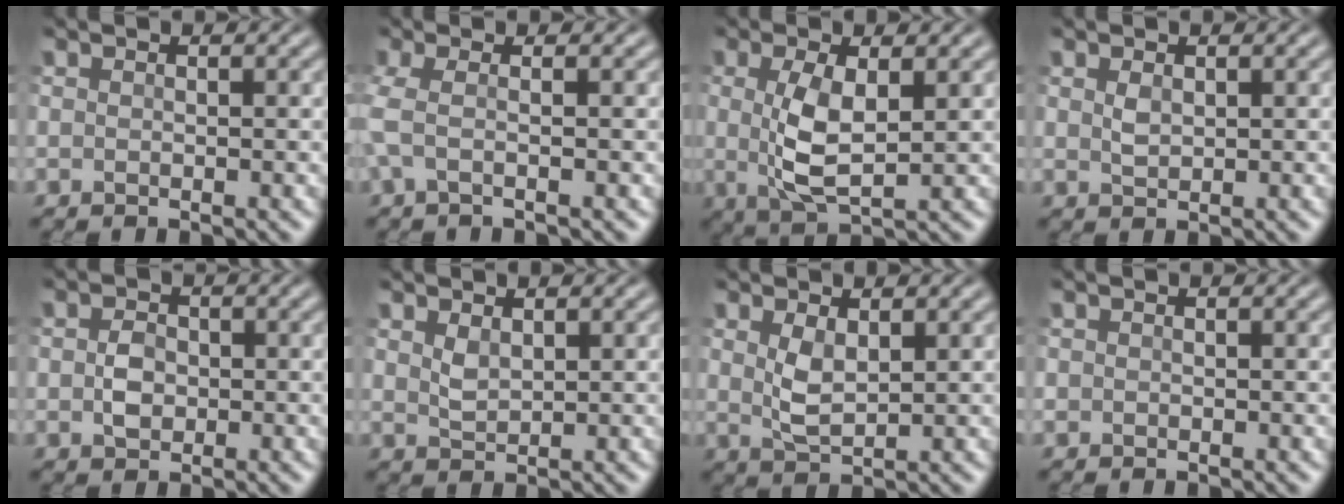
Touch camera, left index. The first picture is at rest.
{"total": 2.5, "force": [-0.7, 0.8, 2.2], "torque": [-0.064, 0.001, -0.019]}
{"total": 4.3, "force": [0.3, 1.4, 4.0], "torque": [-0.088, 0.000, 0.009]}
{"total": 1.0, "force": [0.3, 0.6, 0.8], "torque": [-0.017, -0.001, 0.007]}
{"total": 2.2, "force": [-0.3, 1.6, 1.4], "torque": [-0.030, -0.001, -0.010]}
{"total": 1.2, "force": [0.5, 0.6, 0.9], "torque": [-0.021, -0.002, 0.014]}
{"total": 2.4, "force": [0.5, 1.1, 2.1], "torque": [-0.051, -0.002, 0.016]}
{"total": 0.0}